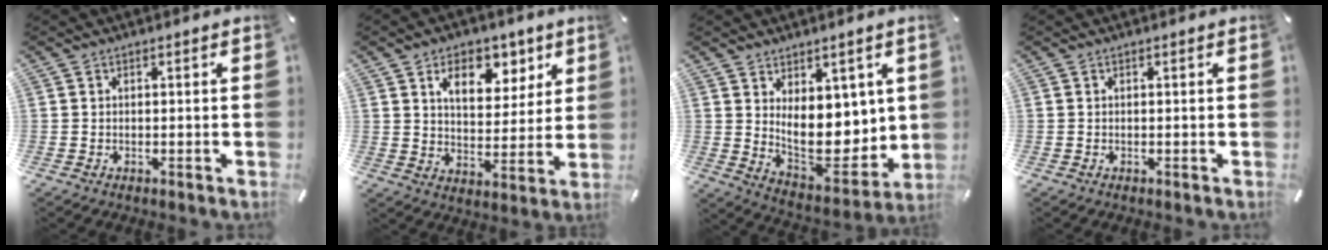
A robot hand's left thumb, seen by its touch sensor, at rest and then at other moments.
{"total": 10.7, "force": [6.2, 6.9, 5.3], "torque": [-0.065, -0.029, 0.104]}
{"total": 12.2, "force": [3.7, 8.7, 7.8], "torque": [-0.096, -0.058, 0.078]}
{"total": 0.0}